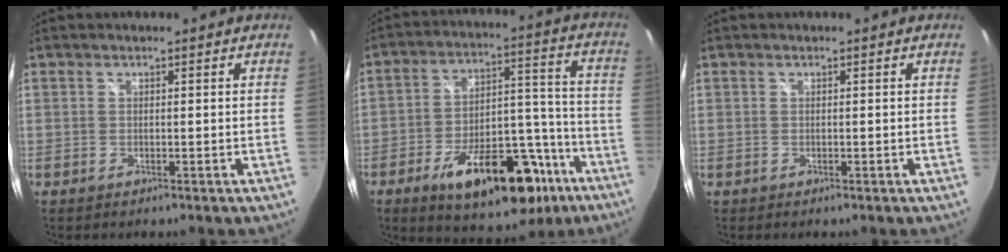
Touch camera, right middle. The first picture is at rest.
{"total": 22.4, "force": [-13.1, 9.9, 15.2], "torque": [-0.239, 0.017, -0.180]}
{"total": 0.0}